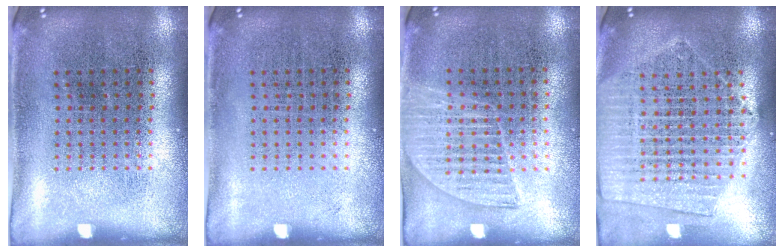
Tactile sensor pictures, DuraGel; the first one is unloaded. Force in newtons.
{"total": 0.0}
{"total": 1.3, "press": 1.2, "slide": 0.6}
{"total": 1.9, "press": 1.7, "slide": 0.7}